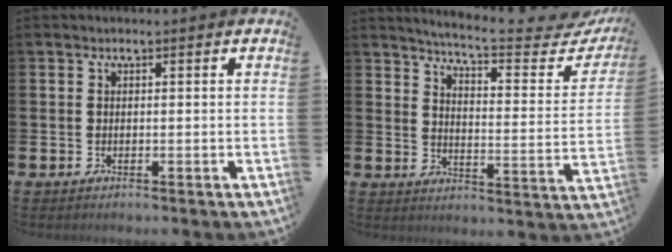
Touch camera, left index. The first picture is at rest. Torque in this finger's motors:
{"motor_torque": [0.86, -1.28, 0.13, 0.01]}